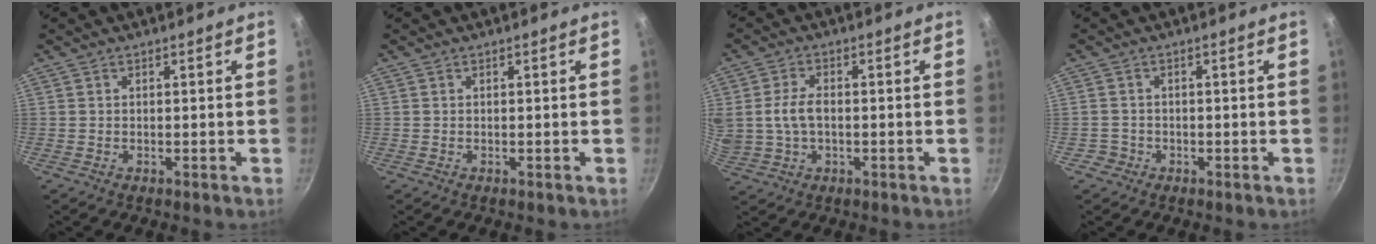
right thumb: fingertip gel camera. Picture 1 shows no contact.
{"total": 0.0}
{"total": 8.4, "force": [0.1, 5.5, 6.3], "torque": [-0.127, 0.009, 0.000]}
{"total": 2.1, "force": [-0.9, 1.9, 0.2], "torque": [0.007, 0.018, -0.010]}